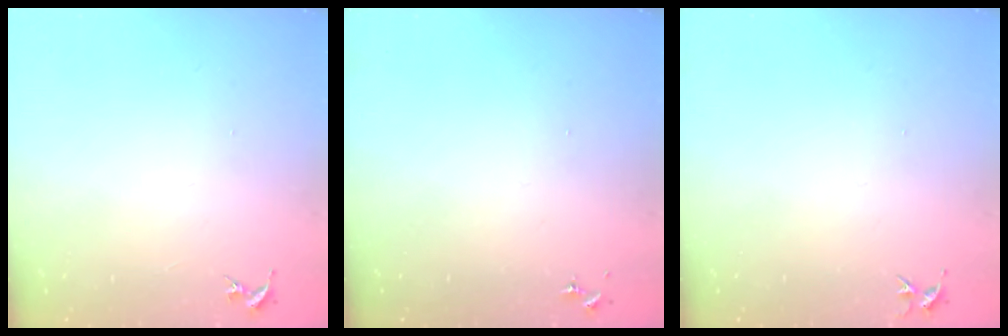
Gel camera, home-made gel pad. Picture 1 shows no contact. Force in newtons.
{"total": 0.0}
{"total": 3.7, "press": 3.7, "slide": 0.4}